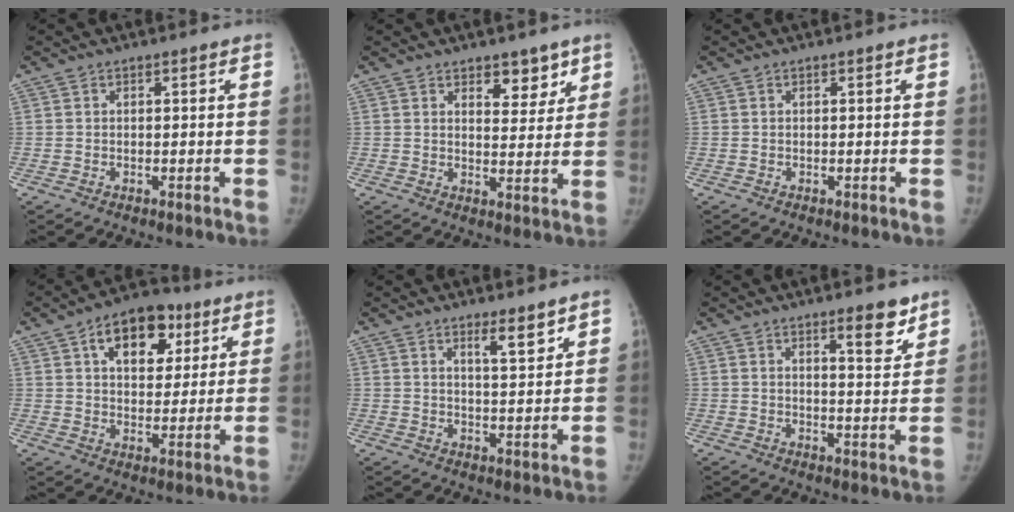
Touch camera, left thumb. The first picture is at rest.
{"total": 5.9, "force": [3.9, 3.2, 3.1], "torque": [-0.008, -0.026, 0.056]}
{"total": 0.0}
{"total": 14.3, "force": [6.5, 8.9, 9.1], "torque": [-0.089, -0.006, 0.099]}
{"total": 4.6, "force": [3.4, 0.9, 3.0], "torque": [-0.040, -0.030, 0.054]}
{"total": 6.4, "force": [4.4, 1.7, 4.3], "torque": [-0.044, -0.033, 0.061]}